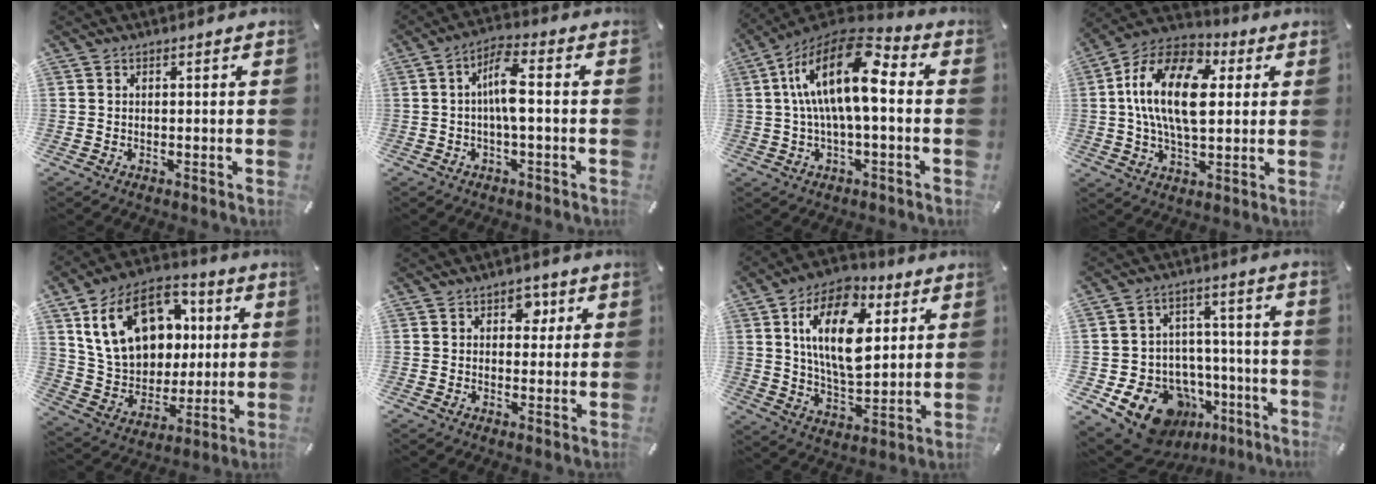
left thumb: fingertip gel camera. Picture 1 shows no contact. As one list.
[{"total": 7.8, "force": [-0.3, 2.0, 7.5], "torque": [-0.143, 0.009, -0.008]}, {"total": 17.7, "force": [2.5, 7.4, 15.9], "torque": [-0.305, -0.012, 0.037]}, {"total": 18.4, "force": [2.8, 10.9, 14.6], "torque": [-0.298, 0.008, 0.045]}, {"total": 20.0, "force": [6.5, 15.1, 11.4], "torque": [-0.214, -0.010, 0.125]}, {"total": 4.1, "force": [1.6, 3.1, 2.2], "torque": [-0.010, -0.007, 0.018]}, {"total": 18.0, "force": [6.2, 10.2, 13.4], "torque": [-0.251, -0.009, 0.102]}, {"total": 16.4, "force": [-8.6, 11.9, 7.4], "torque": [-0.110, 0.048, -0.126]}]